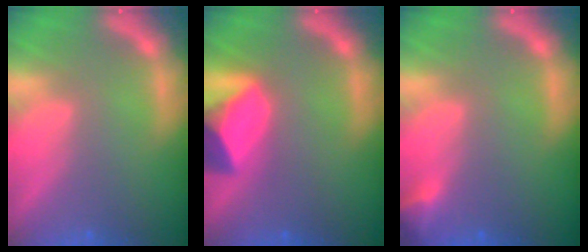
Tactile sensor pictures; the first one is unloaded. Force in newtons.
{"total": 7.5}
{"total": 1.9}